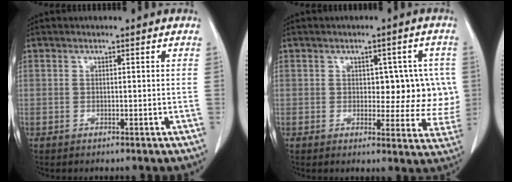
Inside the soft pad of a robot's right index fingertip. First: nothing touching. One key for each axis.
{"total": 7.4, "fx": 0.9, "fy": 4.4, "fz": 5.9, "tx": -0.047, "ty": 0.014, "tz": 0.014}